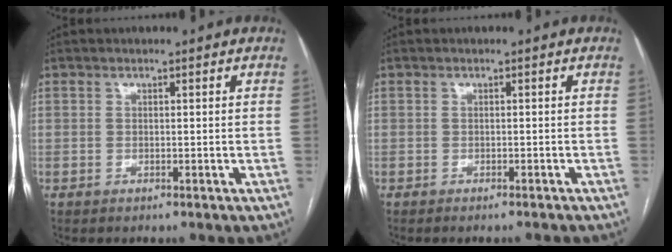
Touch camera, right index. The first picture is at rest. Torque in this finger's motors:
{"motor_torque": [-0.01, -0.06, -0.03, 0.00]}